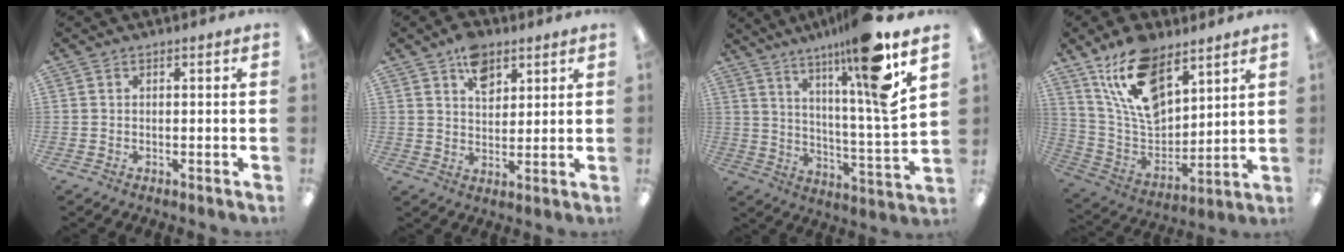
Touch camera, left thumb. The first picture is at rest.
{"total": 7.8, "force": [4.6, 4.9, 4.0], "torque": [-0.053, -0.015, 0.080]}
{"total": 17.9, "force": [12.2, 0.2, 13.0], "torque": [-0.224, -0.071, 0.180]}
{"total": 17.8, "force": [11.5, 9.1, 10.1], "torque": [-0.193, -0.047, 0.212]}